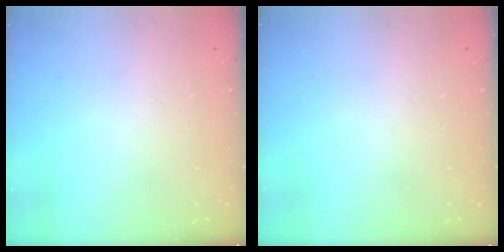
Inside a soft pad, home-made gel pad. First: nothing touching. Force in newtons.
{"total": 0.0}